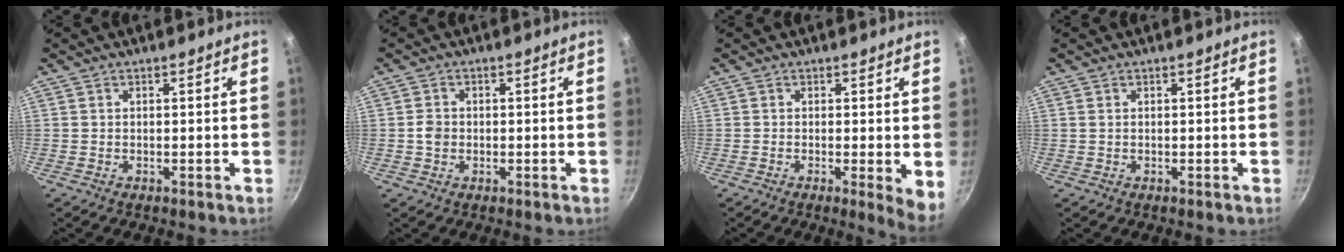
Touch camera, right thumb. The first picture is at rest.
{"total": 2.3, "force": [-0.3, 1.9, 1.2], "torque": [-0.015, 0.009, -0.007]}
{"total": 4.6, "force": [-0.3, 0.9, 4.5], "torque": [-0.055, -0.016, -0.006]}
{"total": 0.0}